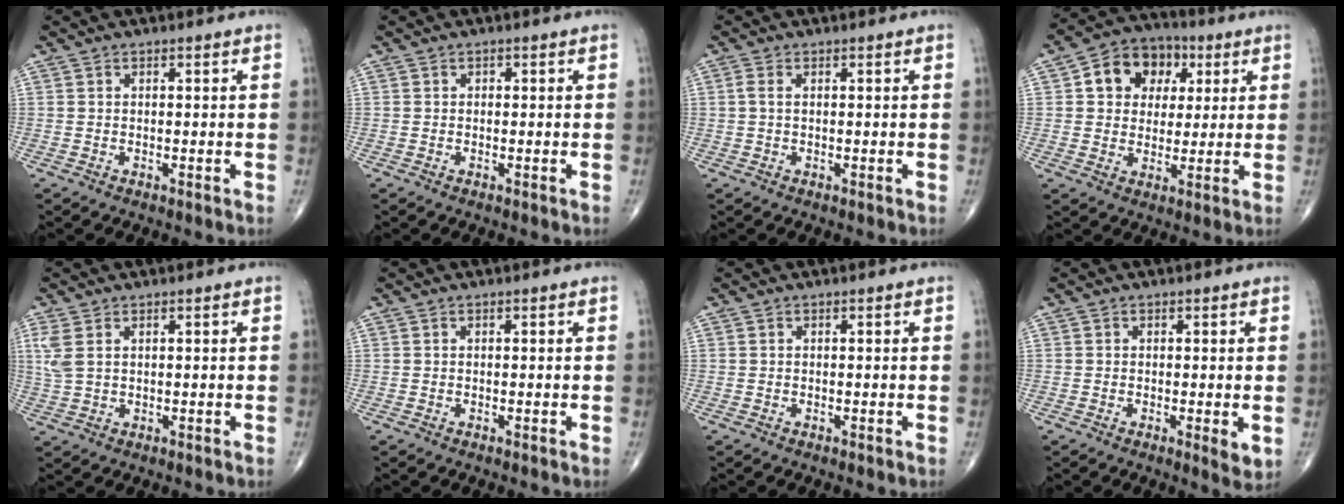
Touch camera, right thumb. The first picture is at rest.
{"total": 0.0}
{"total": 1.5, "force": [0.3, 0.6, 1.3], "torque": [-0.036, 0.007, 0.007]}
{"total": 11.4, "force": [3.3, 9.1, 5.9], "torque": [-0.054, 0.003, 0.047]}
{"total": 3.9, "force": [1.5, 2.1, 2.9], "torque": [-0.080, 0.005, 0.039]}
{"total": 0.0}
{"total": 0.0}
{"total": 2.6, "force": [-0.3, 0.7, 2.5], "torque": [-0.038, -0.010, -0.007]}